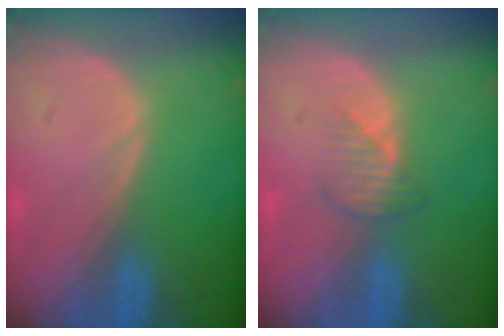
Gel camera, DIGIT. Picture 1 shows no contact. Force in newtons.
{"total": 2.5, "press": 2.5, "slide": 0.3}